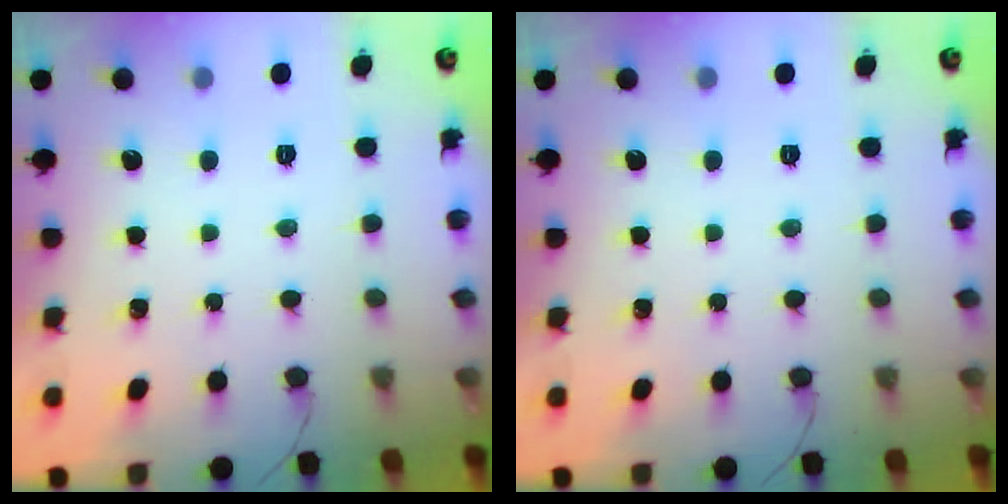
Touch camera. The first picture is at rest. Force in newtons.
{"total": 0.0}